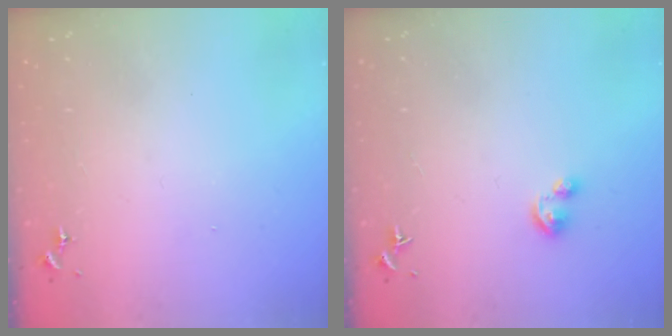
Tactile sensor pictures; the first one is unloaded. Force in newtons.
{"total": 3.6, "press": 3.5, "slide": 0.5}